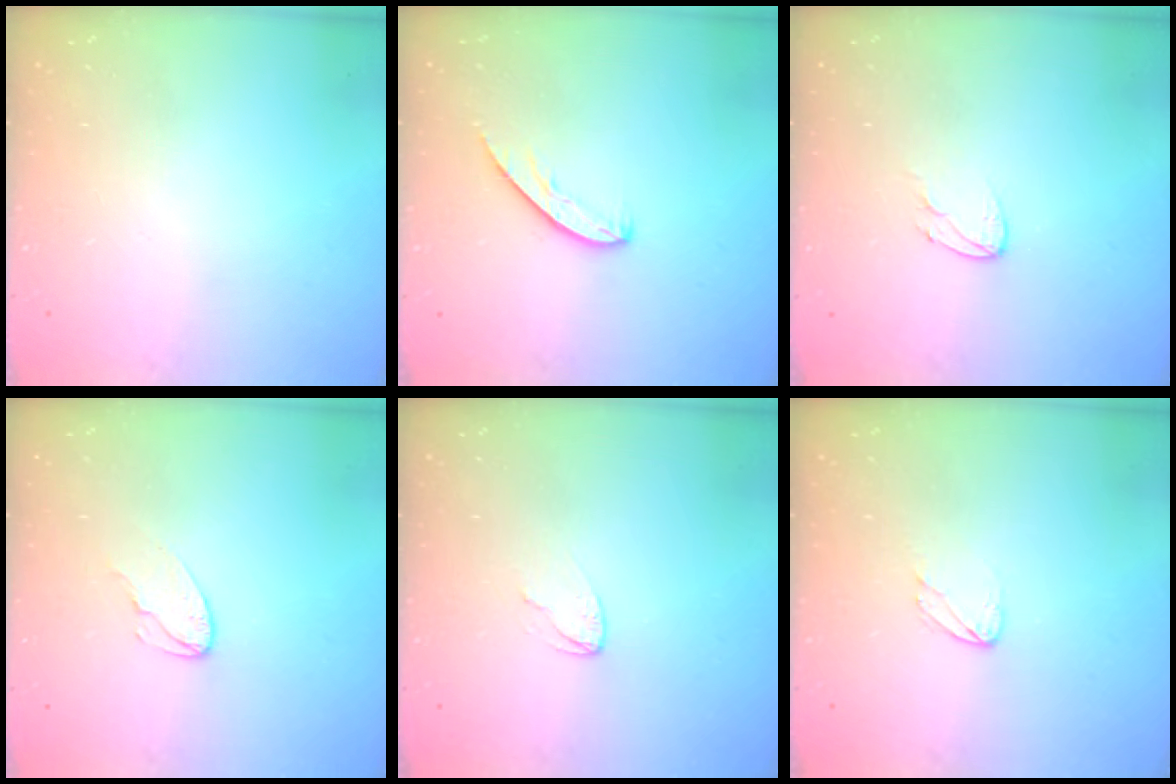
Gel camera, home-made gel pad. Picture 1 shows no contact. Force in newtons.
{"total": 6.0, "press": 6.0, "slide": 0.4}
{"total": 5.6, "press": 5.6, "slide": 0.7}
{"total": 4.7, "press": 4.7, "slide": 0.4}
{"total": 3.6, "press": 3.6, "slide": 0.3}
{"total": 3.9, "press": 3.8, "slide": 0.3}